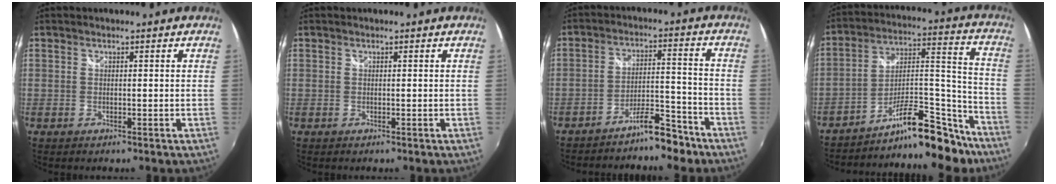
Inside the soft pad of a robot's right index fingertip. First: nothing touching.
{"total": 0.0}
{"total": 7.4, "force": [-6.2, 1.8, 3.5], "torque": [-0.061, 0.020, -0.095]}
{"total": 16.7, "force": [-13.7, 5.3, 7.9], "torque": [-0.119, 0.055, -0.202]}